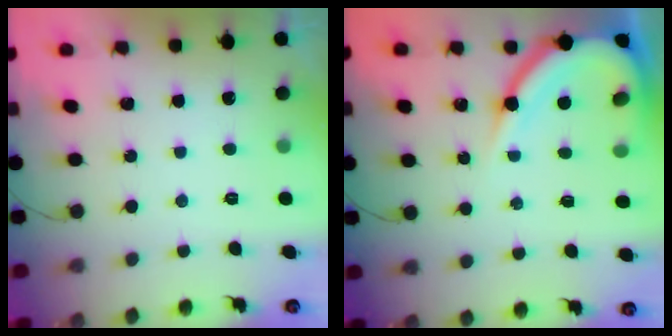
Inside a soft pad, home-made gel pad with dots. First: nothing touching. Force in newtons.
{"total": 12.3, "press": 12.2, "slide": 1.3}